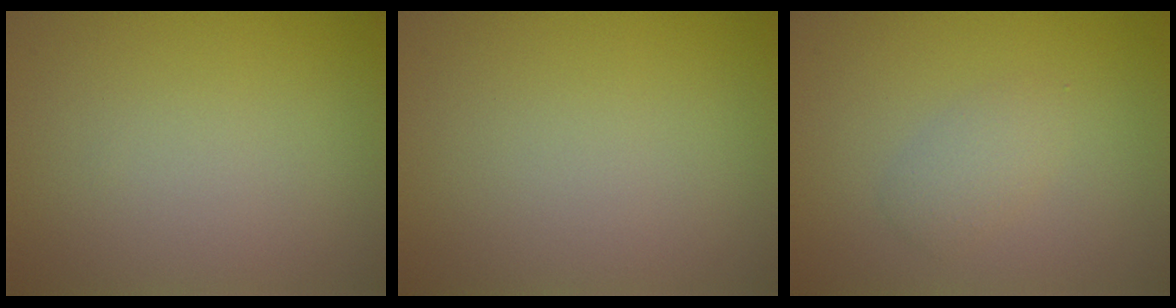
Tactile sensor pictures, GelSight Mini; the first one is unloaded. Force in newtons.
{"total": 0.0}
{"total": 1.7, "press": 1.7, "slide": 0.1}